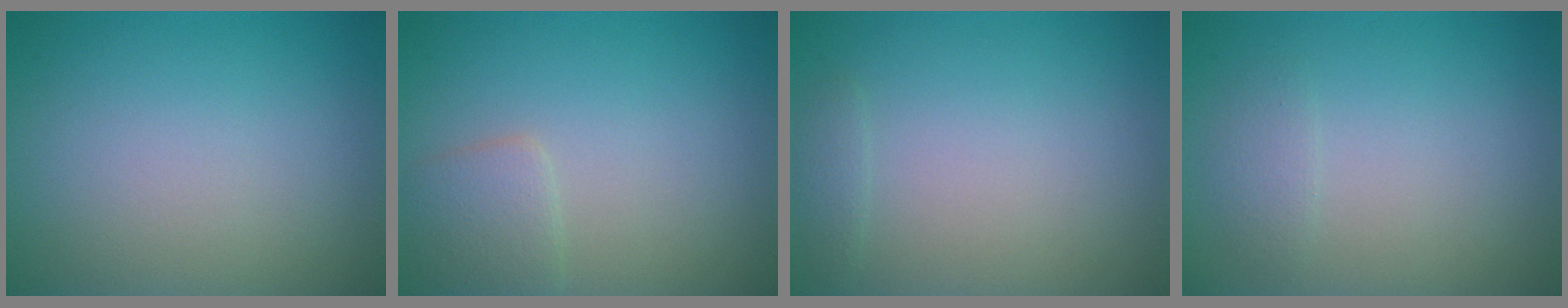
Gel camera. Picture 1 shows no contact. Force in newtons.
{"total": 1.9, "press": 1.9, "slide": 0.1}
{"total": 0.8, "press": 0.8, "slide": 0.1}
{"total": 1.1, "press": 1.1, "slide": 0.0}